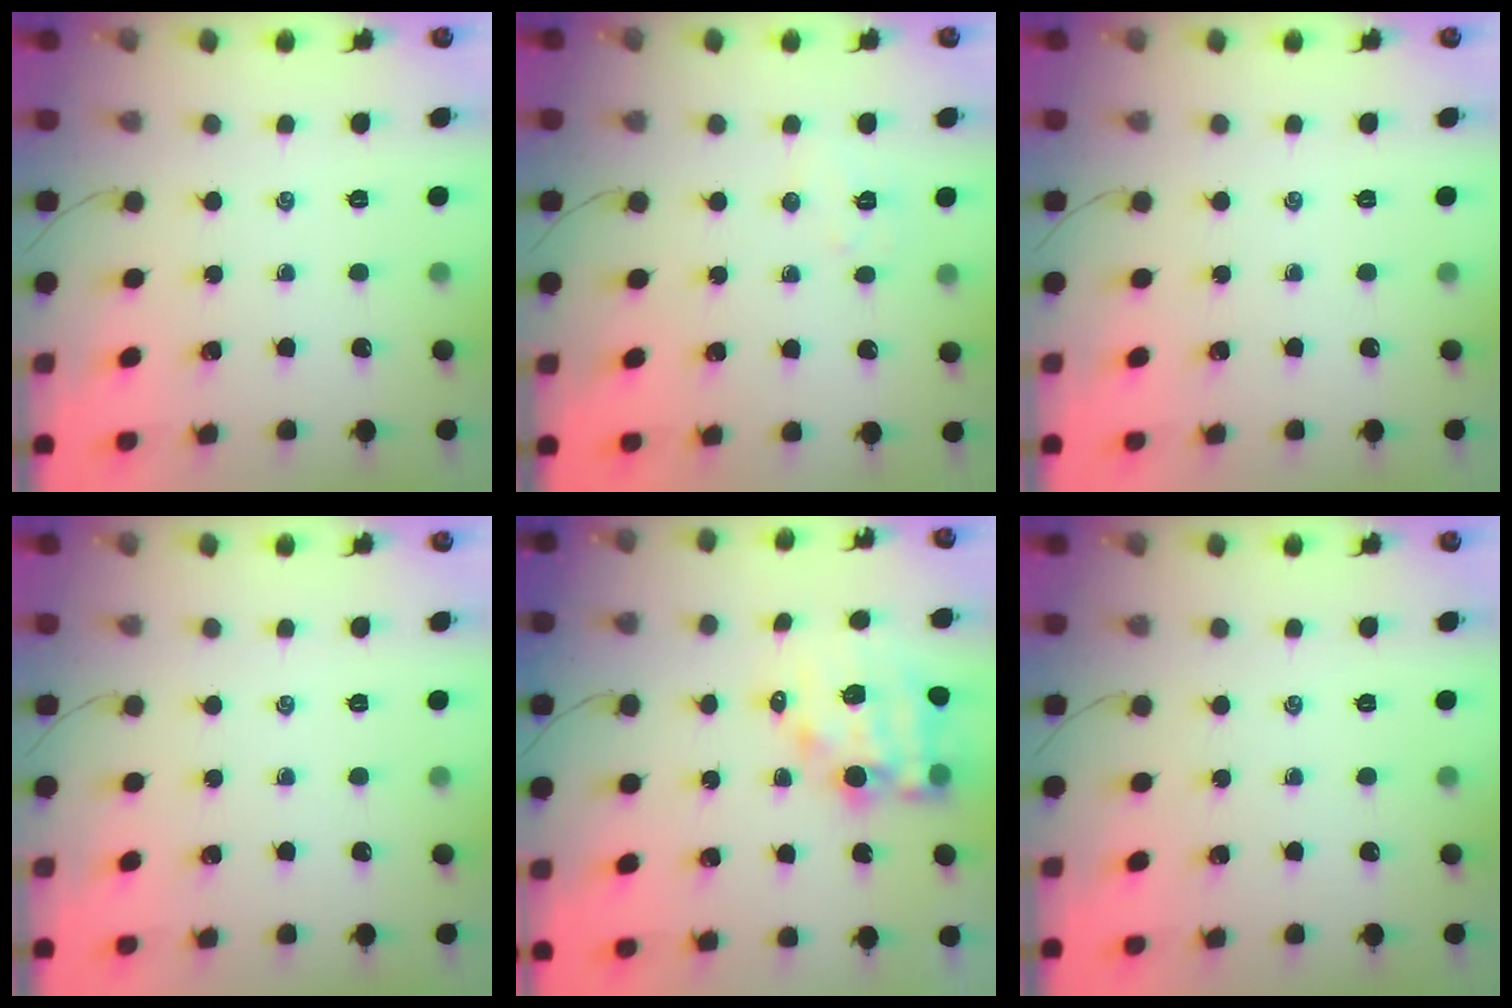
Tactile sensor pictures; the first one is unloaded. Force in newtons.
{"total": 4.8, "press": 4.8, "slide": 0.9}
{"total": 0.0}
{"total": 0.0}
{"total": 10.8, "press": 10.3, "slide": 3.0}
{"total": 0.0}